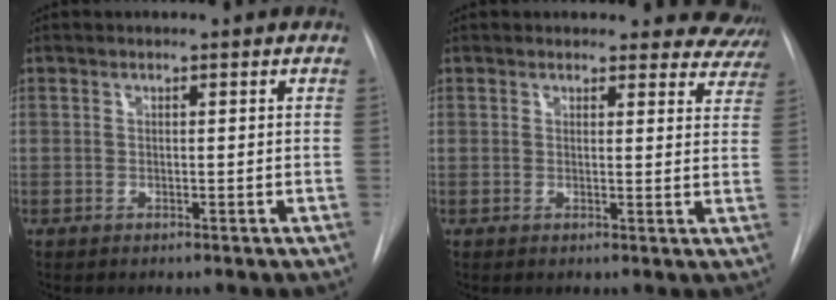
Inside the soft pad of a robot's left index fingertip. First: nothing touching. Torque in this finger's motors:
{"motor_torque": [0.38, -0.47, 0.01, -0.01]}